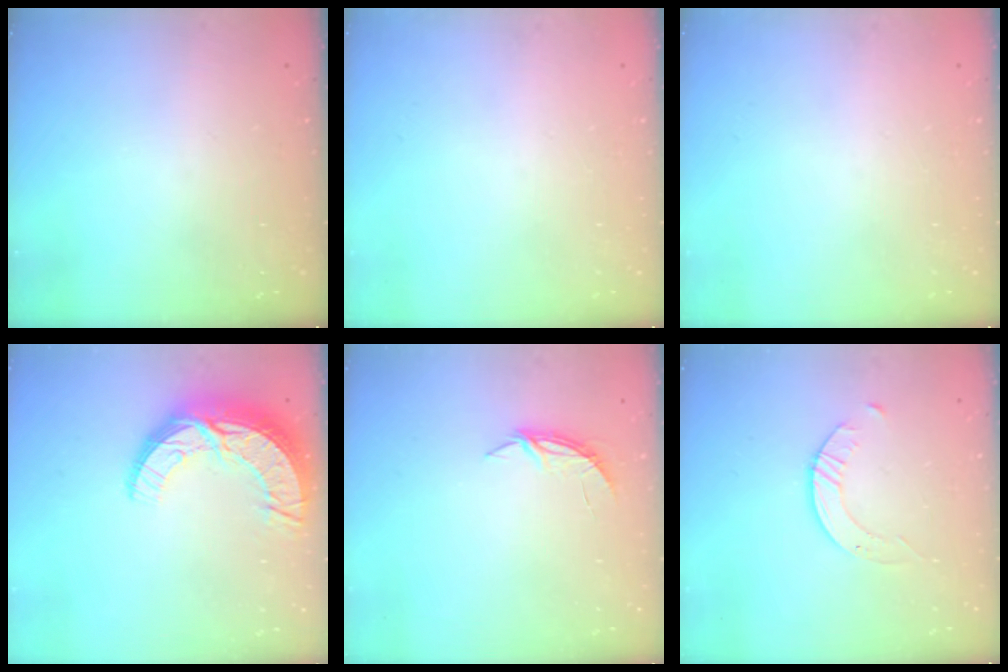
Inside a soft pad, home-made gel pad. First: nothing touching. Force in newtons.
{"total": 0.0}
{"total": 0.0}
{"total": 15.2, "press": 15.2, "slide": 1.0}
{"total": 4.4, "press": 4.3, "slide": 0.4}
{"total": 2.7, "press": 2.7, "slide": 0.3}